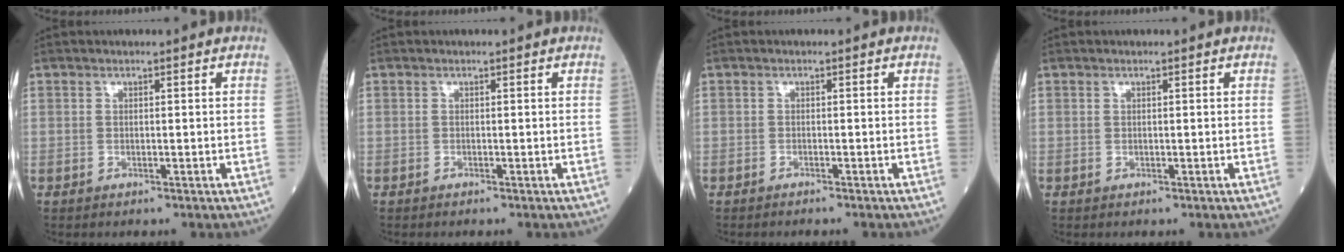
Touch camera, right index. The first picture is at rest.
{"total": 0.0}
{"total": 1.3, "force": [-1.2, -0.1, 0.4], "torque": [-0.006, 0.000, -0.017]}
{"total": 0.0}